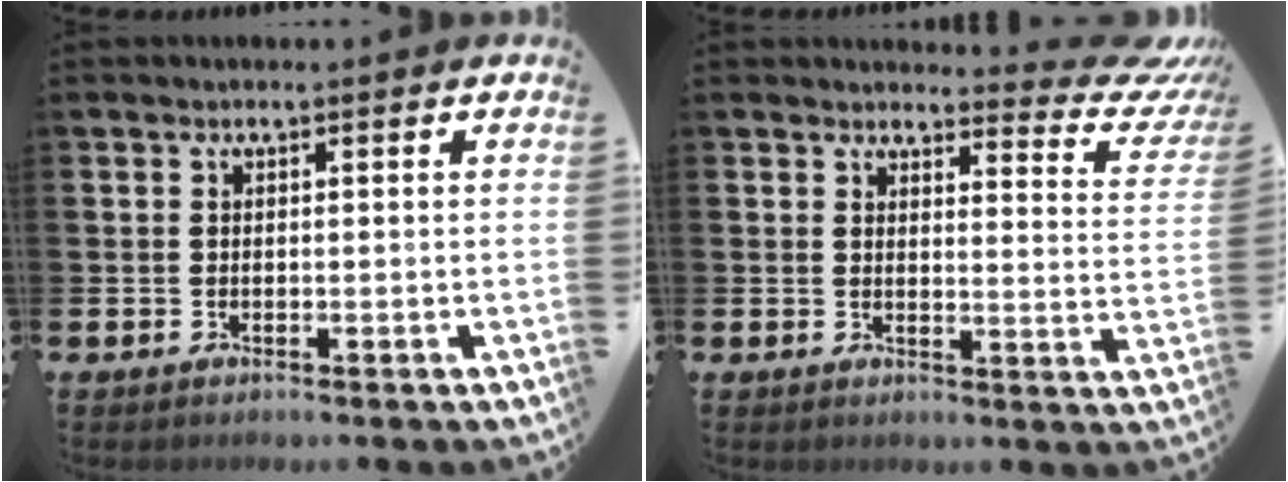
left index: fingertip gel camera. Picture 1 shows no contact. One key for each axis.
{"total": 4.3, "fx": 3.9, "fy": 1.3, "fz": 1.2, "tx": 0.000, "ty": -0.044, "tz": 0.058}